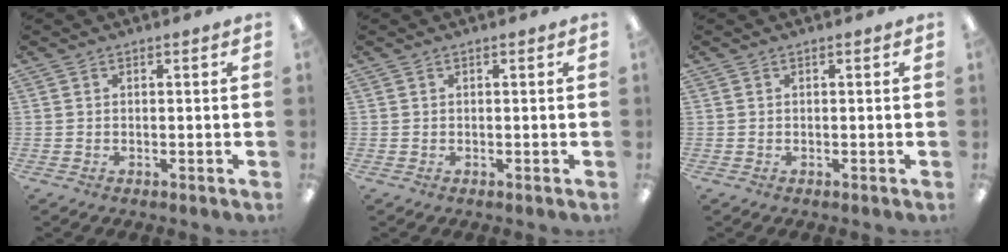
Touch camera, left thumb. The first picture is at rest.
{"total": 0.0}
{"total": 0.0}